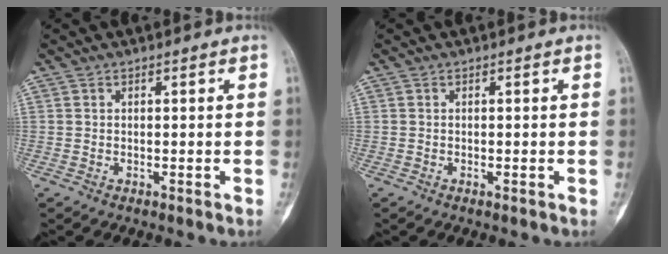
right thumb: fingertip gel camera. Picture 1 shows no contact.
{"total": 0.0}